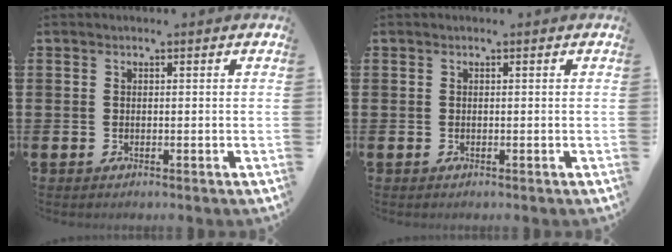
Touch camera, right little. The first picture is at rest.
{"total": 0.0}